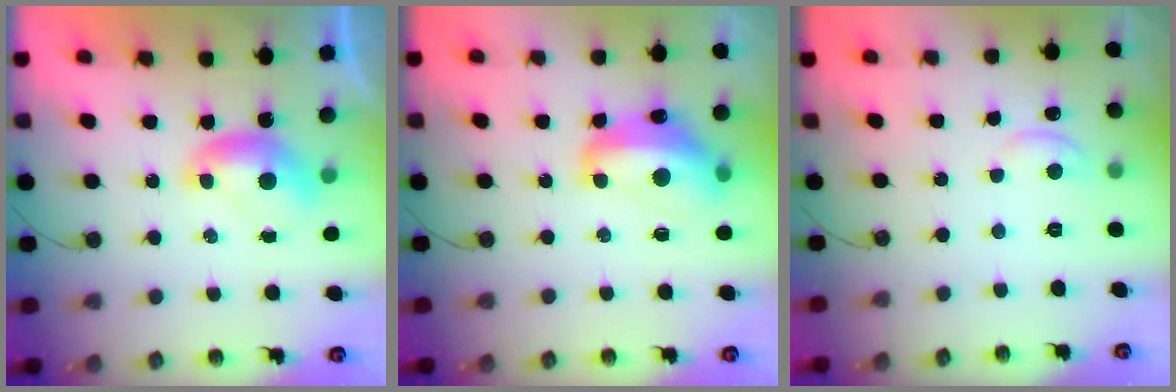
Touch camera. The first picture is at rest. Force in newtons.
{"total": 8.2, "press": 8.0, "slide": 1.3}
{"total": 1.4, "press": 1.4, "slide": 0.5}